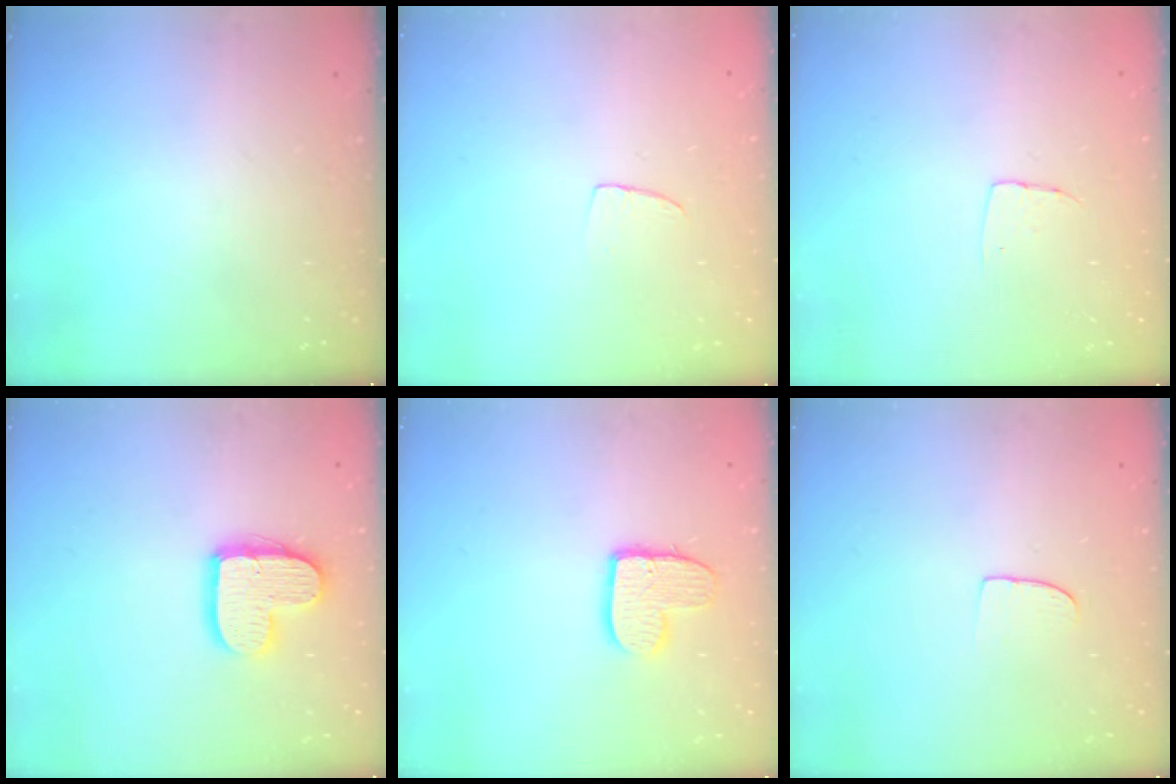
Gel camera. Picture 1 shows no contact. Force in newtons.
{"total": 4.3, "press": 4.3, "slide": 0.3}
{"total": 3.7, "press": 3.7, "slide": 0.2}
{"total": 12.6, "press": 12.6, "slide": 0.9}
{"total": 9.8, "press": 9.8, "slide": 0.5}
{"total": 5.6, "press": 5.5, "slide": 0.5}